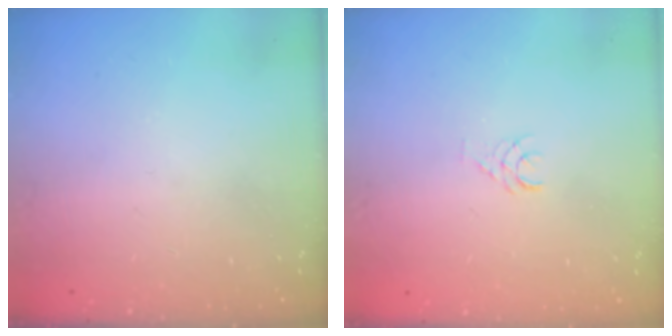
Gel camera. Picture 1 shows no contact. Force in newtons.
{"total": 3.5, "press": 3.5, "slide": 0.3}